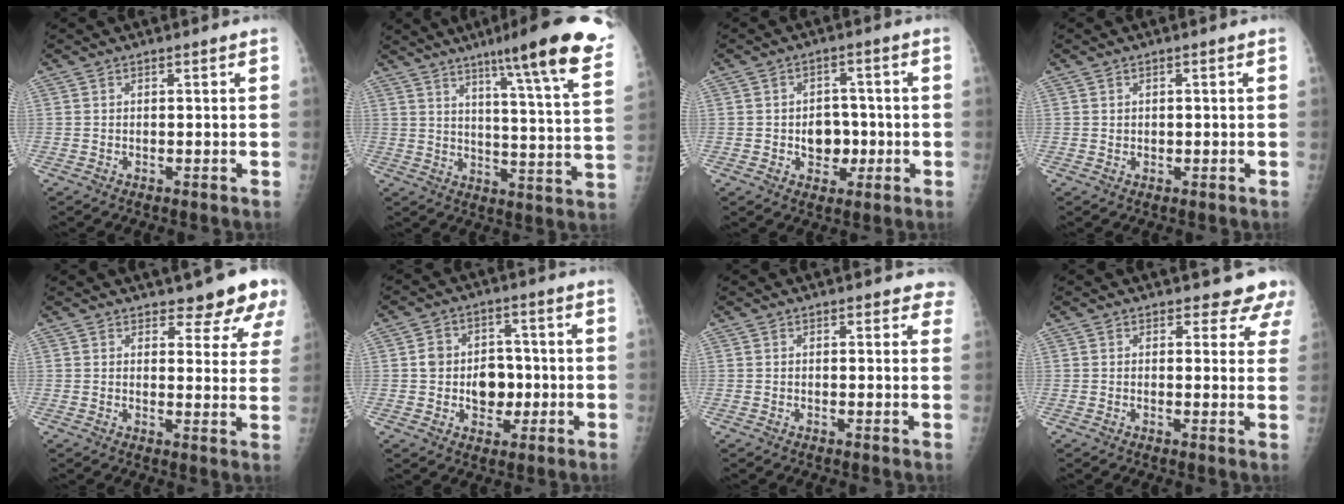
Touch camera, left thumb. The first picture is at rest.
{"total": 21.0, "force": [13.4, 1.3, 16.1], "torque": [-0.206, -0.057, 0.177]}
{"total": 6.2, "force": [-1.2, 4.9, 3.6], "torque": [-0.013, 0.011, -0.017]}
{"total": 0.8, "force": [0.0, 0.8, 0.1], "torque": [0.003, 0.002, 0.001]}
{"total": 8.4, "force": [7.0, 2.9, 3.5], "torque": [-0.013, -0.045, 0.068]}
{"total": 8.4, "force": [-1.1, 6.6, 5.0], "torque": [-0.037, 0.015, -0.017]}
{"total": 2.9, "force": [2.4, 1.5, 0.6], "torque": [0.027, -0.008, 0.011]}
{"total": 5.7, "force": [5.0, 2.6, 0.6], "torque": [0.034, -0.024, 0.035]}